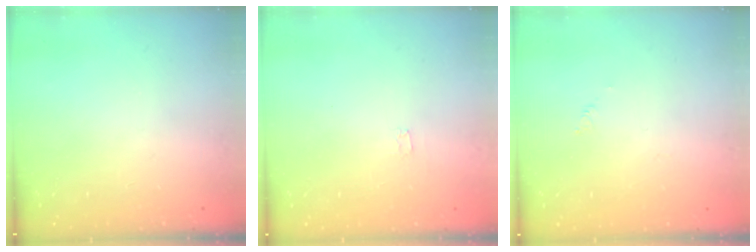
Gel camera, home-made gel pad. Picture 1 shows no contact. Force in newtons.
{"total": 2.4, "press": 2.4, "slide": 0.4}
{"total": 1.6, "press": 1.5, "slide": 0.3}